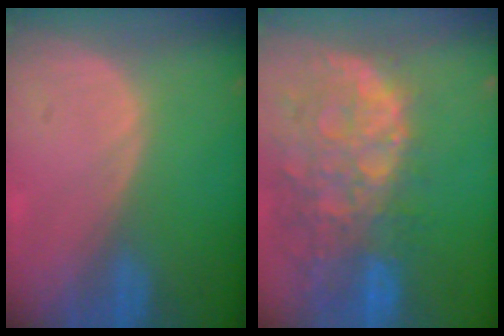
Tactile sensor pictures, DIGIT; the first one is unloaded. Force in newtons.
{"total": 13.8, "press": 11.1, "slide": 8.1}